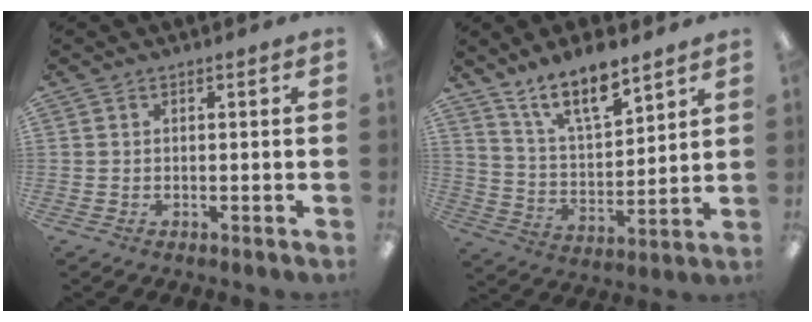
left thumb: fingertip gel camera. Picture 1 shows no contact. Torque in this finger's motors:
{"motor_torque": [0.09, 0.09, 1.31, -1.46, 0.20]}